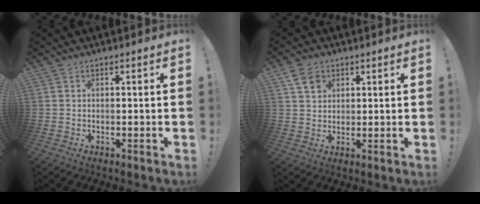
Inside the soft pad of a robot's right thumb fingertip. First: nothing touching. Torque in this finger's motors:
{"motor_torque": [0.13, 0.14, 0.03, -0.02, 0.00]}